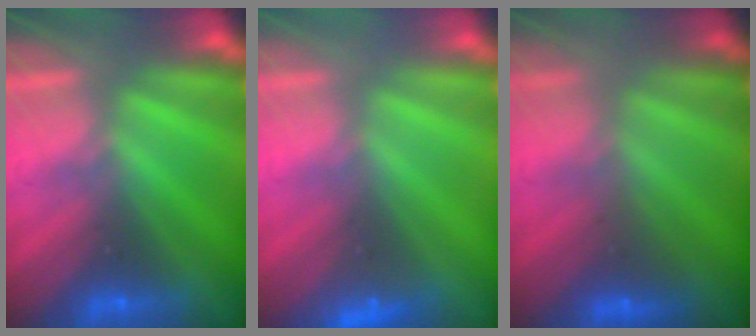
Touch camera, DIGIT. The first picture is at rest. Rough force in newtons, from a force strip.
{"total": 2.3}
{"total": 2.4}